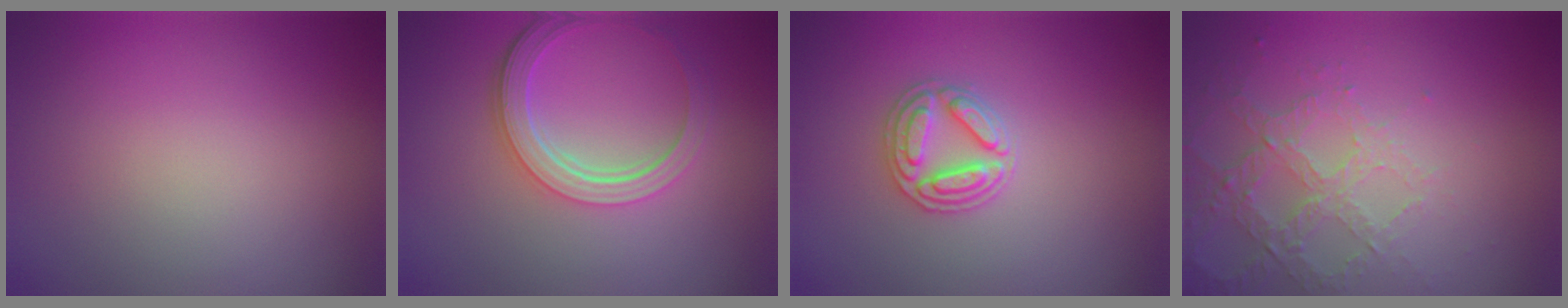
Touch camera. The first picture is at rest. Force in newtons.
{"total": 4.7, "press": 3.5, "slide": 3.1}
{"total": 3.1, "press": 3.0, "slide": 0.7}
{"total": 3.4, "press": 3.3, "slide": 0.8}